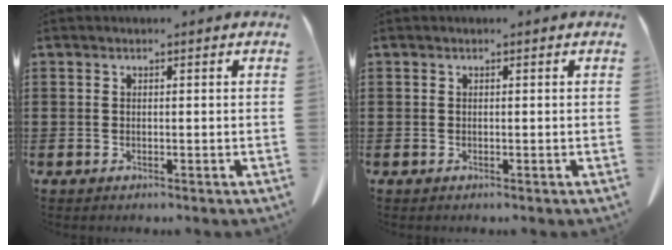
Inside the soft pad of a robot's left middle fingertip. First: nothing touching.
{"total": 0.0}